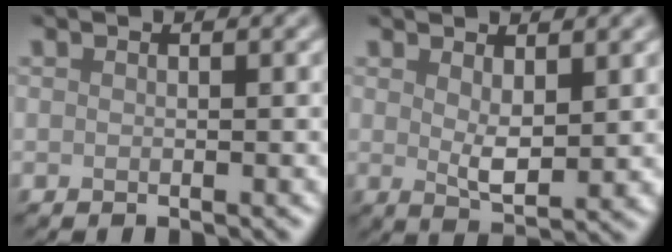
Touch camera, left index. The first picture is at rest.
{"total": 2.9, "force": [1.3, 1.0, 2.4], "torque": [-0.046, -0.010, 0.025]}